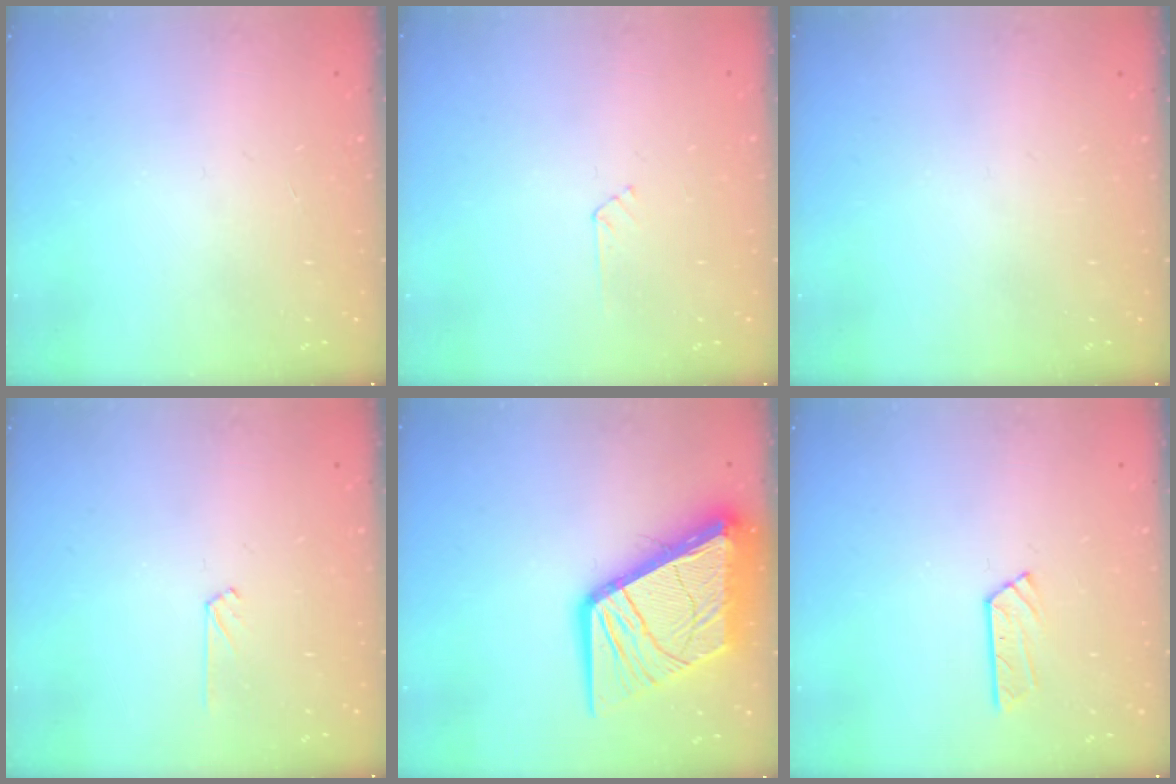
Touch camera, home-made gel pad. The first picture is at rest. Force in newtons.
{"total": 3.0, "press": 3.0, "slide": 0.3}
{"total": 0.0}
{"total": 2.5, "press": 2.5, "slide": 0.3}
{"total": 20.5, "press": 20.3, "slide": 2.5}
{"total": 3.6, "press": 3.6, "slide": 0.4}